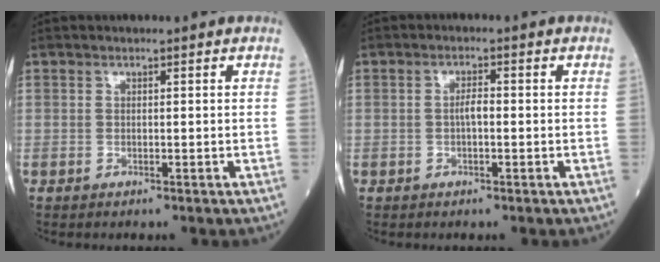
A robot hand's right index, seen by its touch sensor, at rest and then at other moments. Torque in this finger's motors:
{"motor_torque": [0.33, -0.04, 0.18, 0.06]}